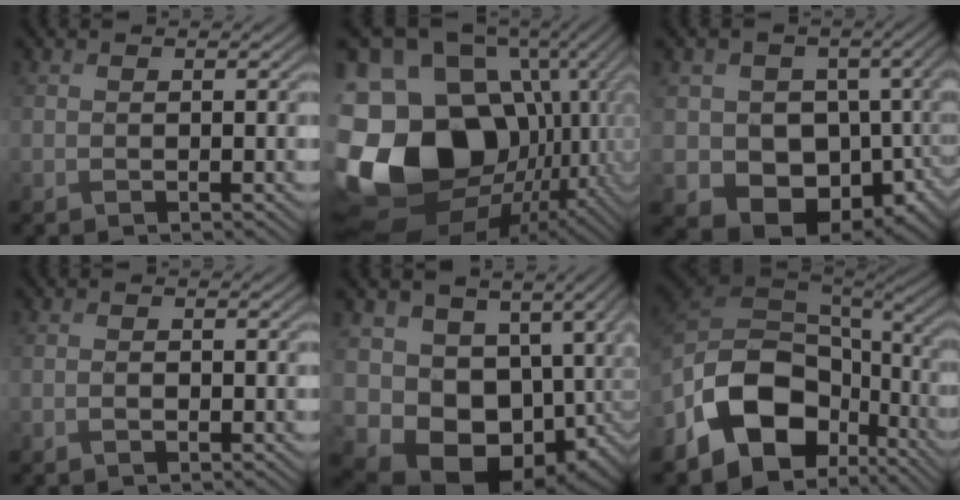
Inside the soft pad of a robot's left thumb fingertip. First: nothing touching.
{"total": 22.3, "force": [-1.1, 17.1, 14.3], "torque": [-0.356, -0.041, 0.022]}
{"total": 12.4, "force": [-1.9, 10.3, 6.6], "torque": [-0.115, -0.044, -0.031]}
{"total": 0.9, "force": [-0.4, 0.4, 0.7], "torque": [-0.014, 0.002, -0.007]}
{"total": 16.0, "force": [-2.3, 12.2, 10.1], "torque": [-0.187, -0.047, -0.012]}
{"total": 15.6, "force": [-6.3, 10.5, 9.7], "torque": [-0.227, -0.025, -0.121]}